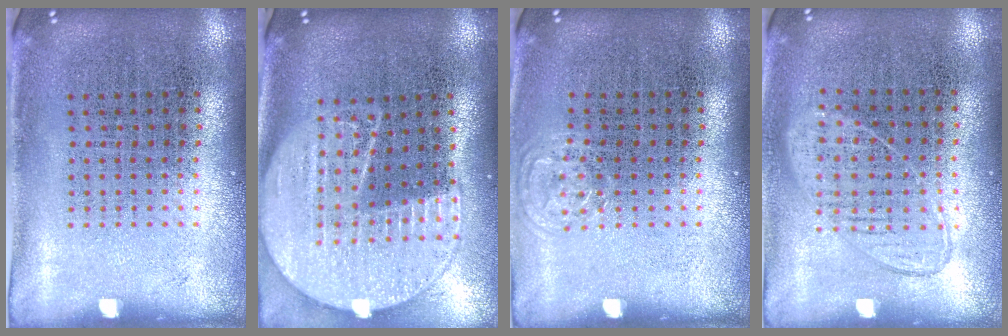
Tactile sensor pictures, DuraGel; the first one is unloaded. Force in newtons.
{"total": 2.1, "press": 1.9, "slide": 1.0}
{"total": 0.6, "press": 0.6, "slide": 0.1}
{"total": 0.9, "press": 0.8, "slide": 0.4}